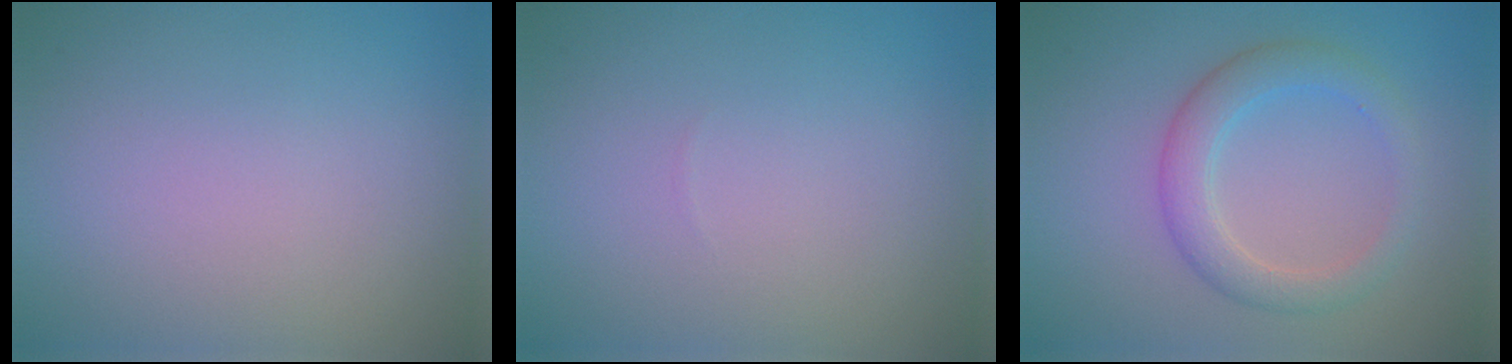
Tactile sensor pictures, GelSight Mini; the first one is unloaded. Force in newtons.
{"total": 0.0}
{"total": 3.5, "press": 3.5, "slide": 0.2}